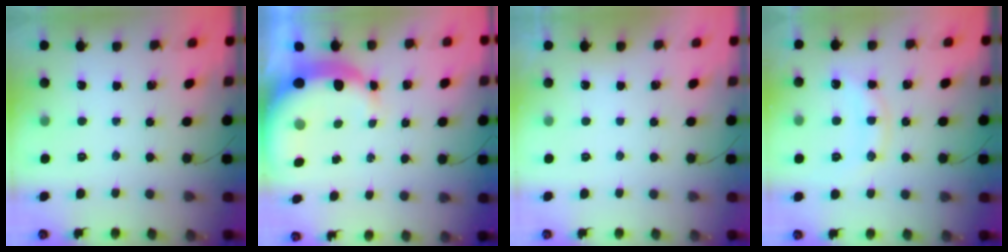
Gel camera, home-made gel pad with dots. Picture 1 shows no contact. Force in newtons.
{"total": 10.5, "press": 10.3, "slide": 2.0}
{"total": 2.9, "press": 2.9, "slide": 0.1}
{"total": 11.2, "press": 11.2, "slide": 0.7}